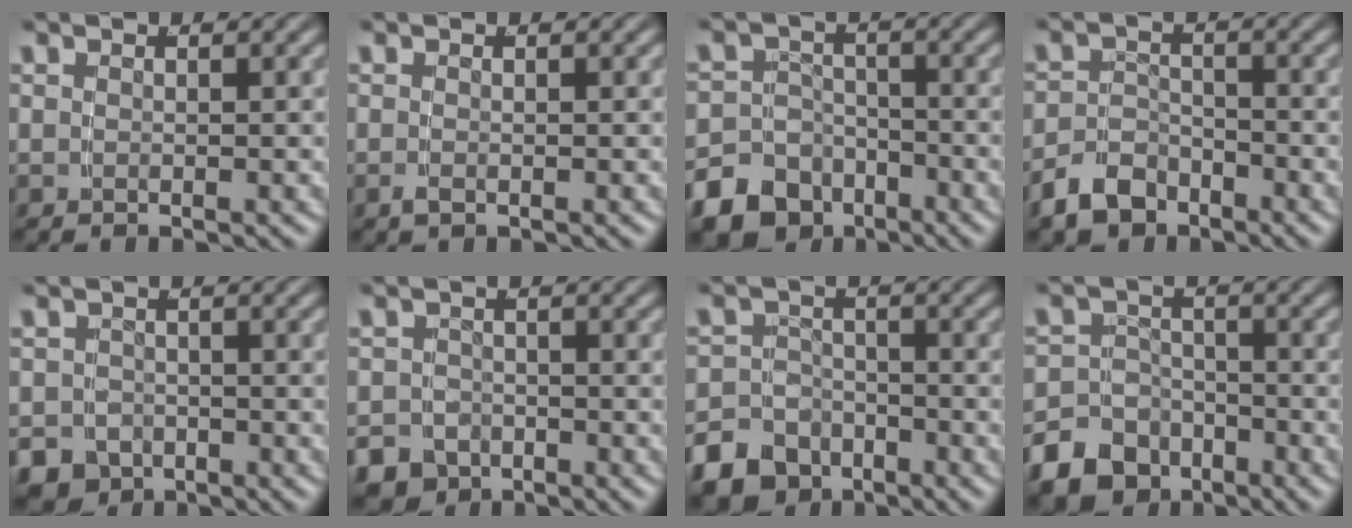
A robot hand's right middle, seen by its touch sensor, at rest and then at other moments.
{"total": 0.6, "force": [-0.5, -0.1, 0.3], "torque": [-0.009, -0.007, -0.005]}
{"total": 10.0, "force": [-6.1, 7.5, 2.4], "torque": [-0.044, -0.035, -0.101]}
{"total": 4.4, "force": [-3.5, 2.4, 1.2], "torque": [-0.015, -0.006, -0.059]}
{"total": 6.7, "force": [-4.0, 5.1, 1.6], "torque": [-0.028, -0.031, -0.064]}
{"total": 6.0, "force": [-3.8, 4.4, 1.3], "torque": [-0.021, -0.026, -0.061]}
{"total": 8.3, "force": [-5.1, 6.1, 2.1], "torque": [-0.035, -0.027, -0.086]}
{"total": 8.9, "force": [-5.5, 6.7, 2.2], "torque": [-0.040, -0.030, -0.091]}